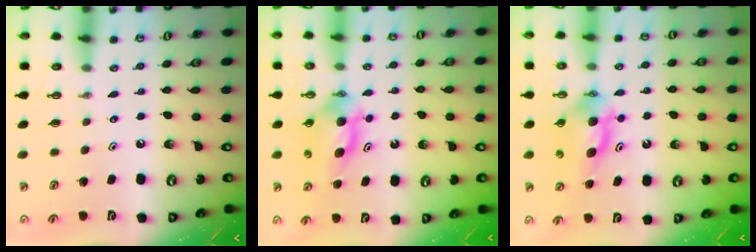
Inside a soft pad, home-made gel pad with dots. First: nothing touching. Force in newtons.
{"total": 5.9, "press": 5.6, "slide": 1.9}
{"total": 7.9, "press": 4.8, "slide": 6.2}